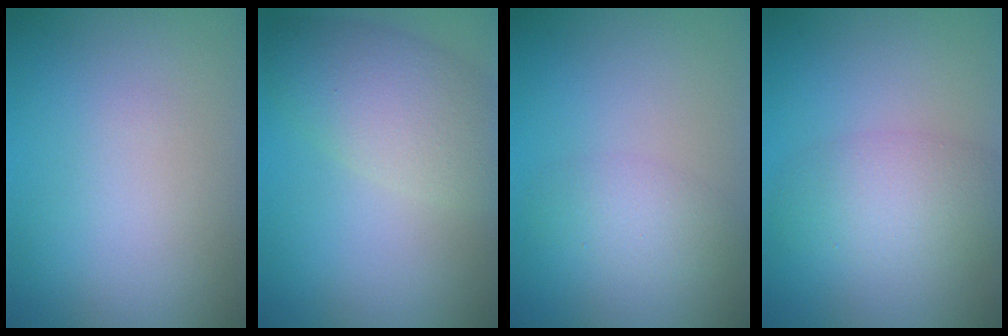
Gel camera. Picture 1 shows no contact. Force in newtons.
{"total": 5.7, "press": 5.7, "slide": 0.3}
{"total": 2.0, "press": 2.0, "slide": 0.1}
{"total": 4.0, "press": 4.0, "slide": 0.2}